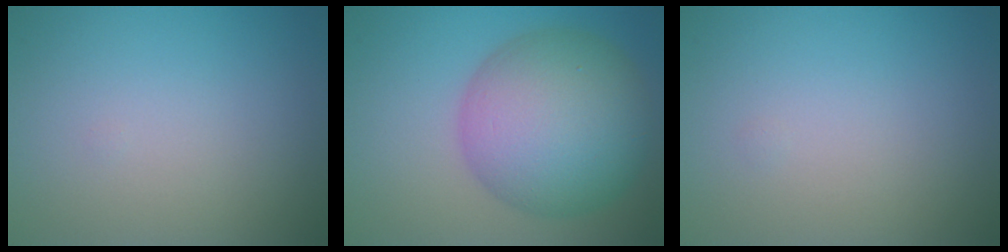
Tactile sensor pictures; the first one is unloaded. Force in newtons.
{"total": 11.6, "press": 11.6, "slide": 0.3}
{"total": 0.0}